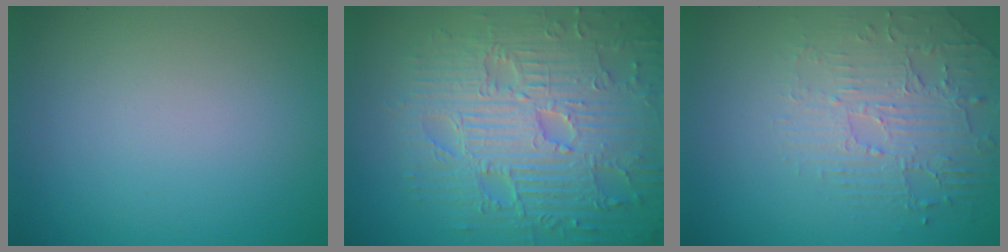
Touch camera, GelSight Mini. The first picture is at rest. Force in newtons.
{"total": 9.4, "press": 6.9, "slide": 6.5}
{"total": 2.6, "press": 2.1, "slide": 1.5}